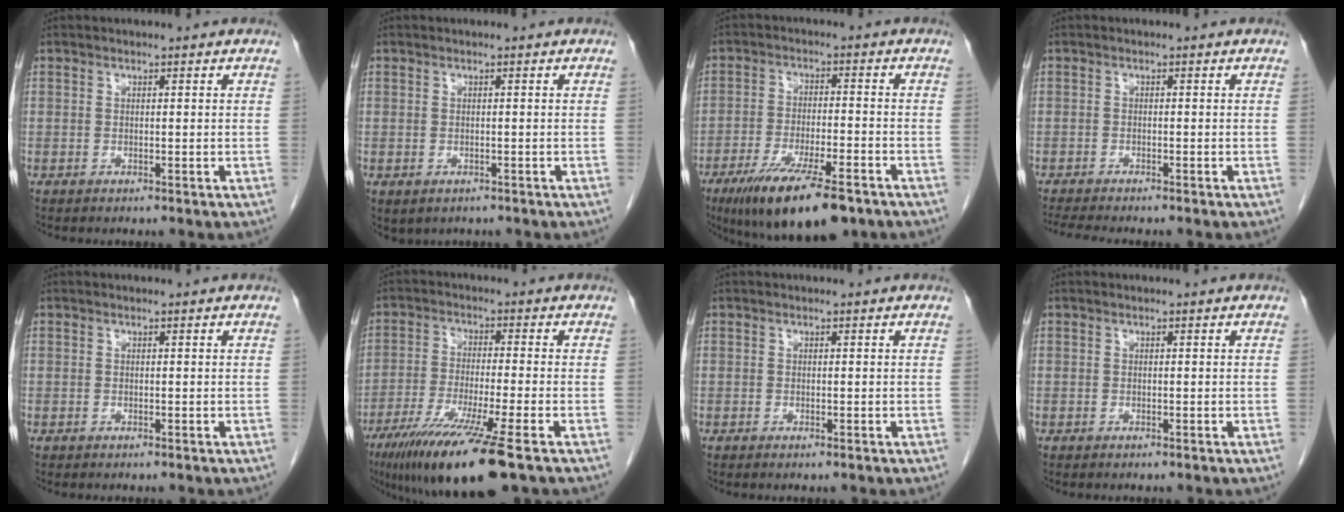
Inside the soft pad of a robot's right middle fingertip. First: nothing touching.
{"total": 1.7, "force": [-0.9, 1.3, 0.6], "torque": [-0.010, -0.001, -0.005]}
{"total": 14.3, "force": [-9.7, 2.9, 10.0], "torque": [-0.167, -0.032, -0.158]}
{"total": 5.7, "force": [-5.0, 0.3, 2.7], "torque": [-0.038, -0.010, -0.079]}
{"total": 0.0}
{"total": 14.0, "force": [-9.0, -0.5, 10.7], "torque": [-0.203, -0.047, -0.156]}
{"total": 0.5, "force": [-0.3, 0.0, 0.4], "torque": [-0.009, -0.003, -0.003]}
{"total": 0.0}